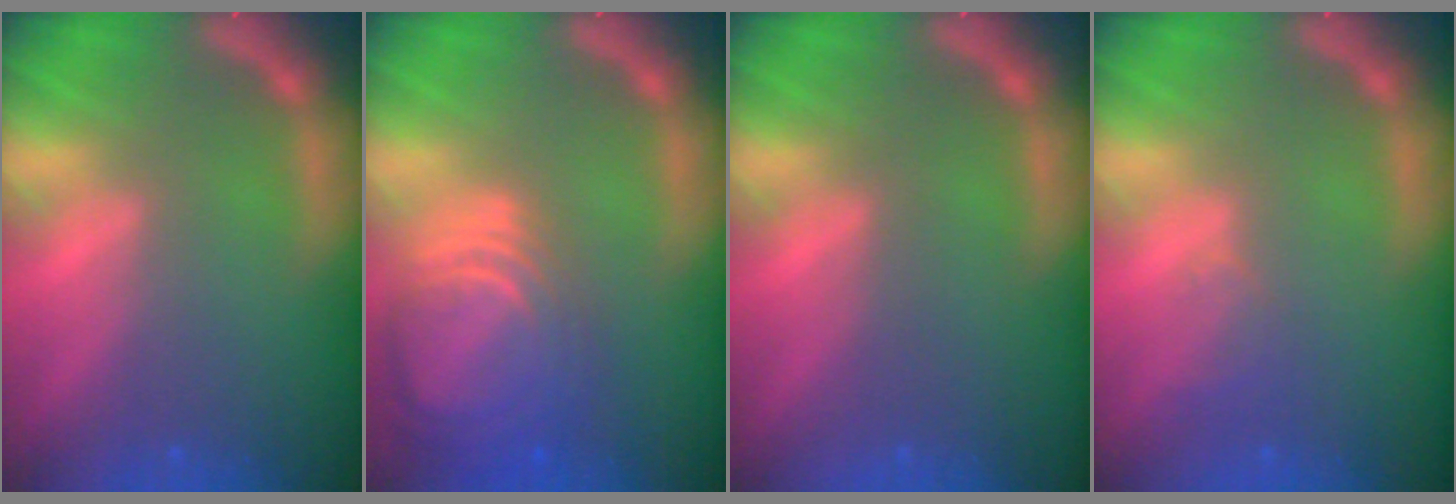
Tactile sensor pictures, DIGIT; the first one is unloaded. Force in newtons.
{"total": 9.5}
{"total": 0.0}
{"total": 1.5}